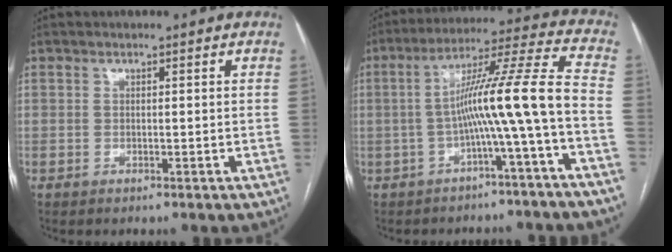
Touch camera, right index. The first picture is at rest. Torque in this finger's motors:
{"motor_torque": [1.63, -0.23, 0.85, 0.21]}